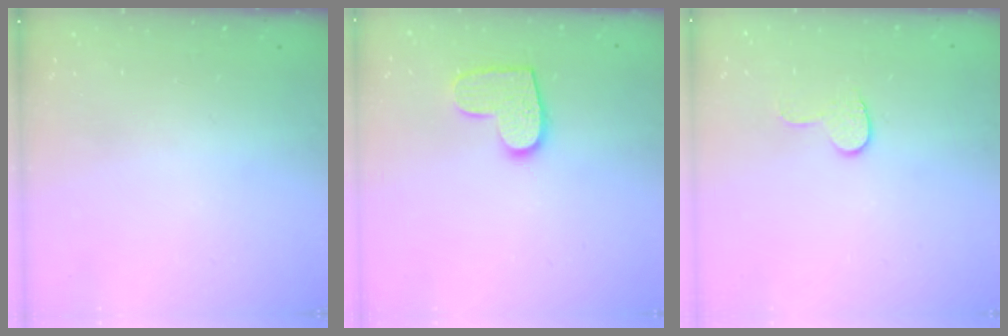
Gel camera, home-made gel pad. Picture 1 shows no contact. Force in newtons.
{"total": 10.5, "press": 10.5, "slide": 0.6}
{"total": 6.2, "press": 6.2, "slide": 0.6}